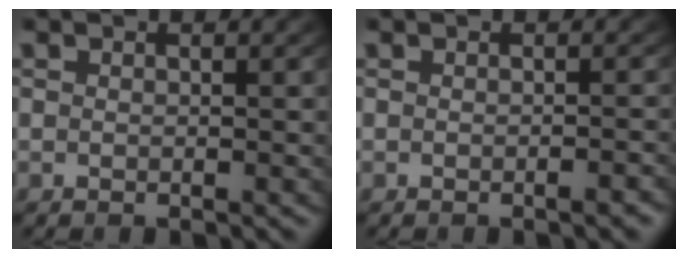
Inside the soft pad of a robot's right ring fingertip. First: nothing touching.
{"total": 0.7, "force": [-0.6, -0.1, 0.3], "torque": [-0.006, 0.003, -0.010]}